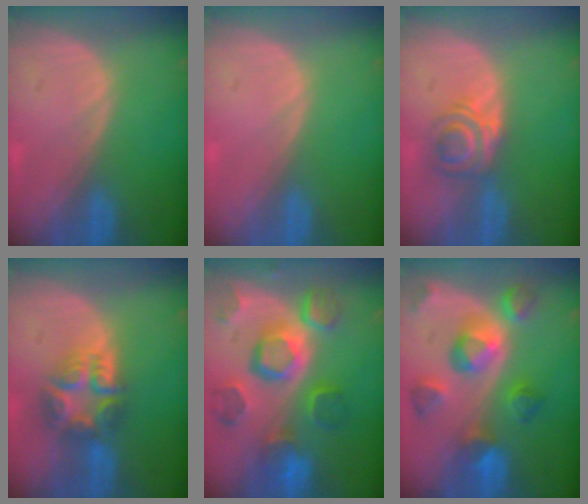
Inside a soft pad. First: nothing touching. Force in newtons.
{"total": 0.6, "press": 0.1, "slide": 0.6}
{"total": 5.9, "press": 4.8, "slide": 3.4}
{"total": 7.9, "press": 6.7, "slide": 4.2}
{"total": 12.1, "press": 10.4, "slide": 6.1}
{"total": 10.0, "press": 8.9, "slide": 4.6}